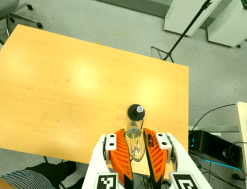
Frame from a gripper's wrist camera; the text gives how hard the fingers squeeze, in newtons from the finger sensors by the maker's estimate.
{"total": 21.2, "left": 25.0, "right": 17.3}